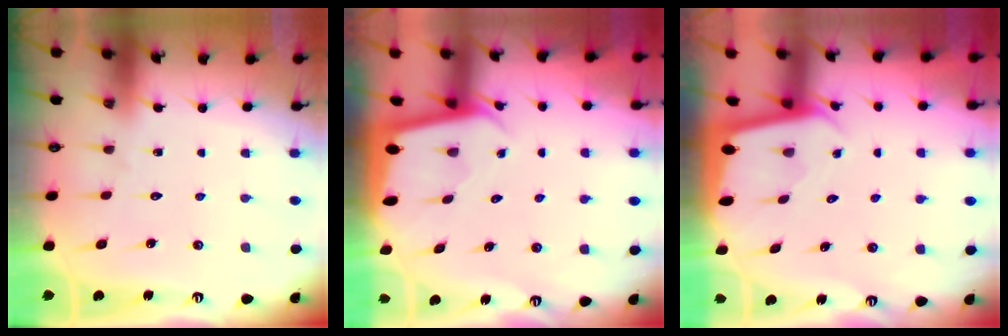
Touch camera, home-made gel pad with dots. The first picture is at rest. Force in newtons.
{"total": 1.7, "press": 1.7, "slide": 0.1}
{"total": 2.0, "press": 2.0, "slide": 0.1}